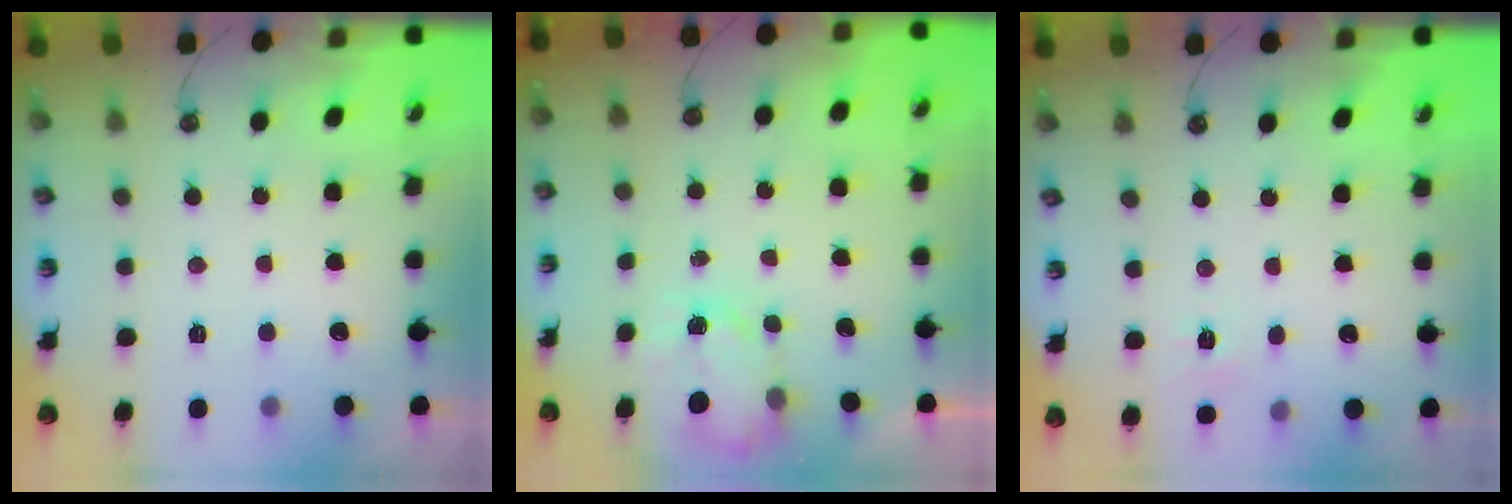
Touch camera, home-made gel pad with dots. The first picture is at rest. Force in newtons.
{"total": 3.6, "press": 3.6, "slide": 0.4}
{"total": 5.3, "press": 5.3, "slide": 0.6}